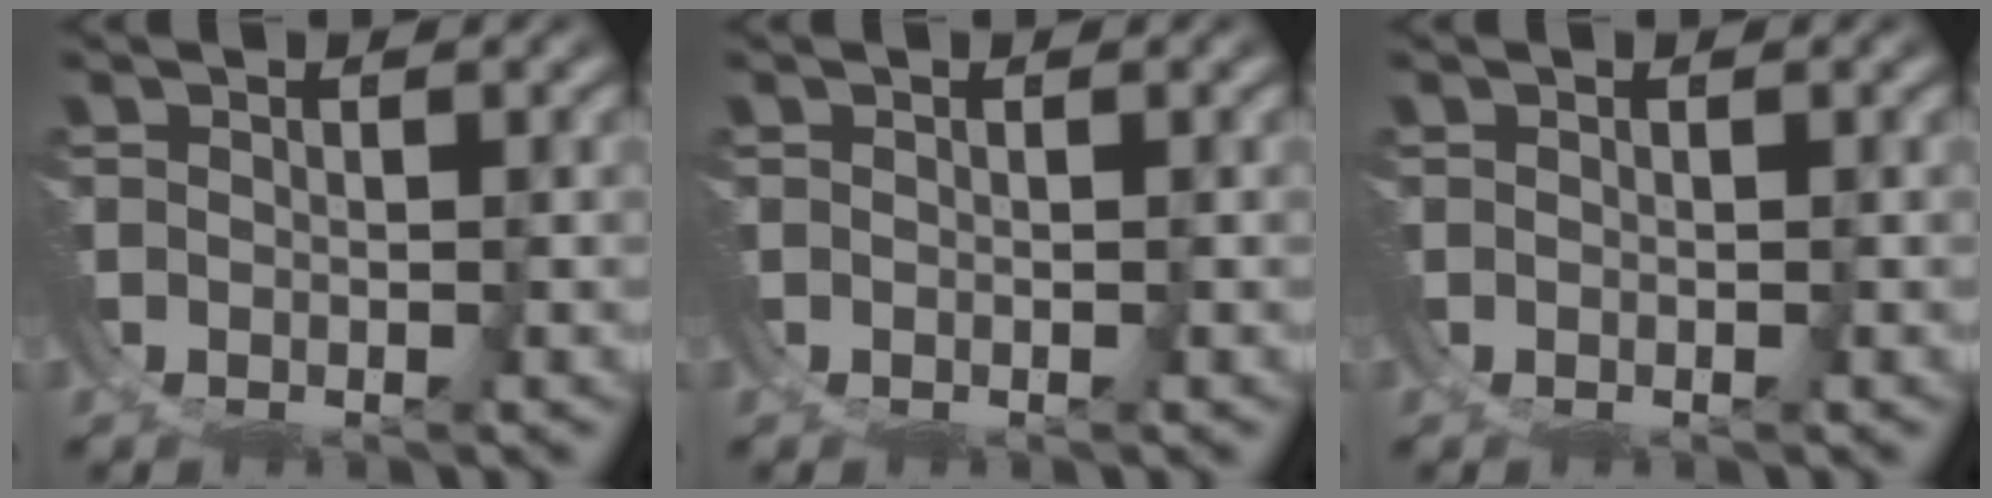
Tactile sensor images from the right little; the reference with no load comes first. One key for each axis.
{"total": 0.0}
{"total": 0.0}